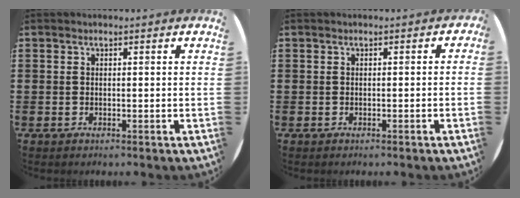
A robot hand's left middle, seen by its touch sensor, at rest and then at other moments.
{"total": 0.5, "force": [-0.4, 0.3, 0.0], "torque": [-0.001, 0.005, -0.010]}